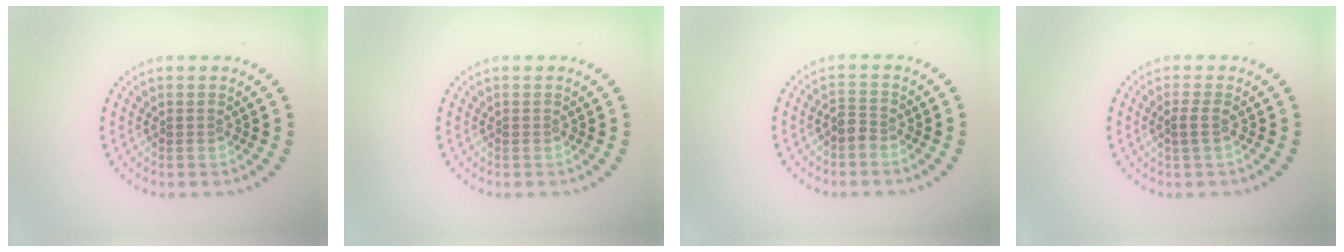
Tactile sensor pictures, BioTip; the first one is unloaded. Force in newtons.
{"total": 0.0}
{"total": 1.3, "press": 1.0, "slide": 0.8}
{"total": 1.1, "press": 0.8, "slide": 0.7}